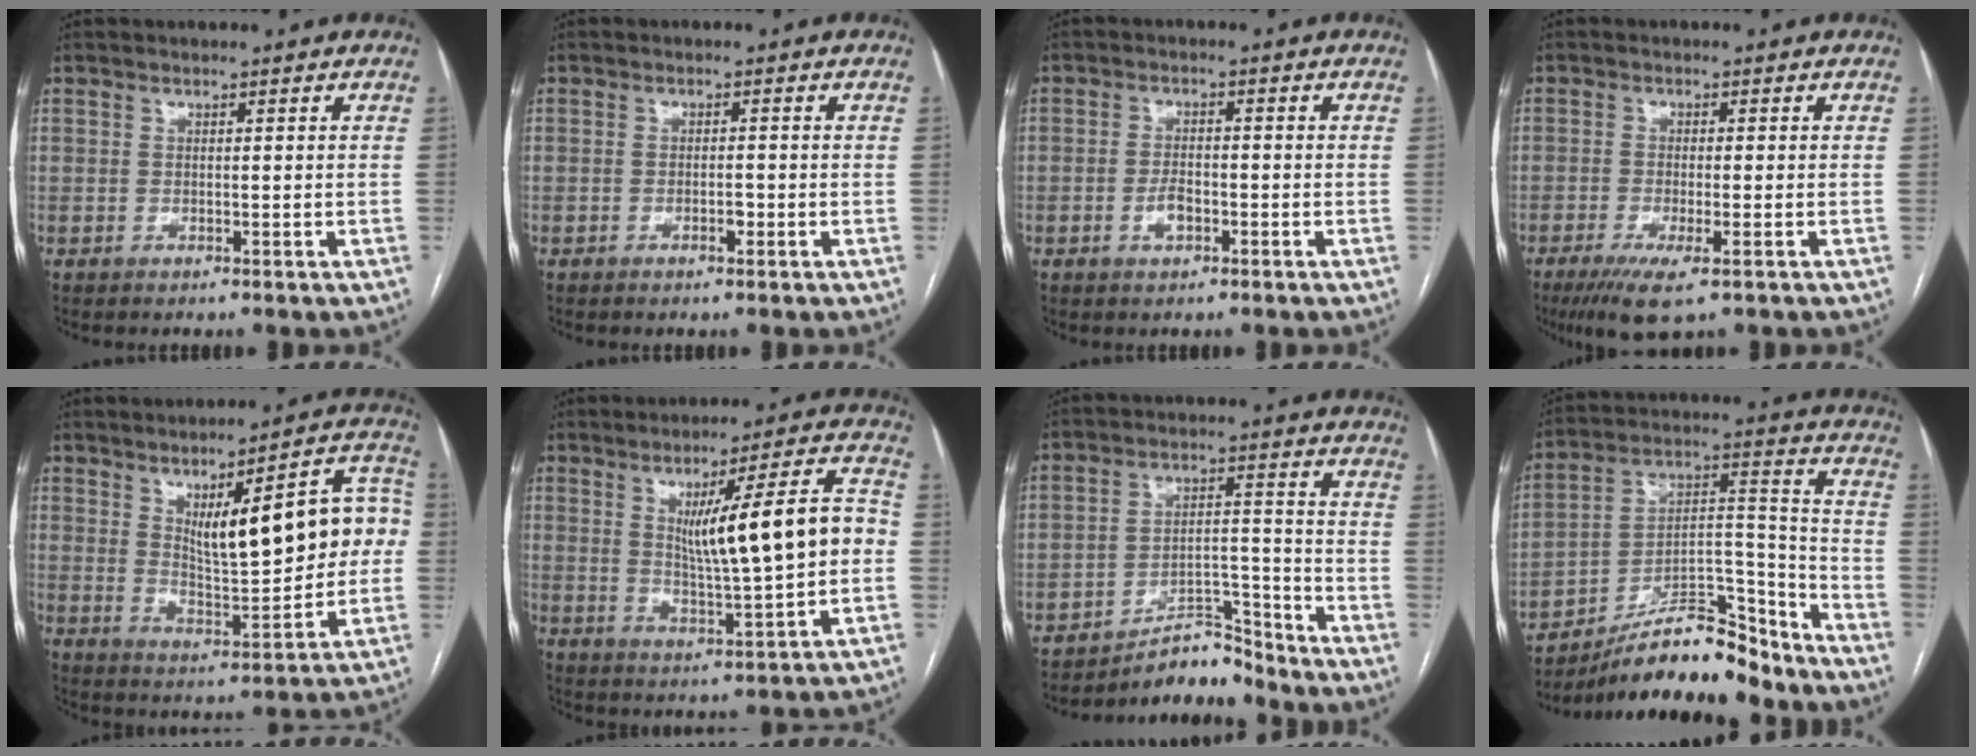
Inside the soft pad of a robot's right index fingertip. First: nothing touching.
{"total": 1.3, "force": [-0.7, 0.4, 1.1], "torque": [-0.019, 0.001, -0.011]}
{"total": 2.9, "force": [-1.3, 1.3, 2.2], "torque": [-0.042, 0.004, -0.022]}
{"total": 6.5, "force": [-3.7, 0.8, 5.2], "torque": [-0.092, -0.018, -0.061]}
{"total": 16.2, "force": [2.7, 4.4, 15.3], "torque": [-0.208, 0.027, 0.050]}
{"total": 14.2, "force": [1.2, 1.0, 14.1], "torque": [-0.213, 0.015, 0.026]}
{"total": 6.8, "force": [-6.6, 1.3, 0.4], "torque": [0.000, 0.043, -0.109]}
{"total": 18.2, "force": [-15.8, 3.9, 8.1], "torque": [-0.140, 0.040, -0.266]}